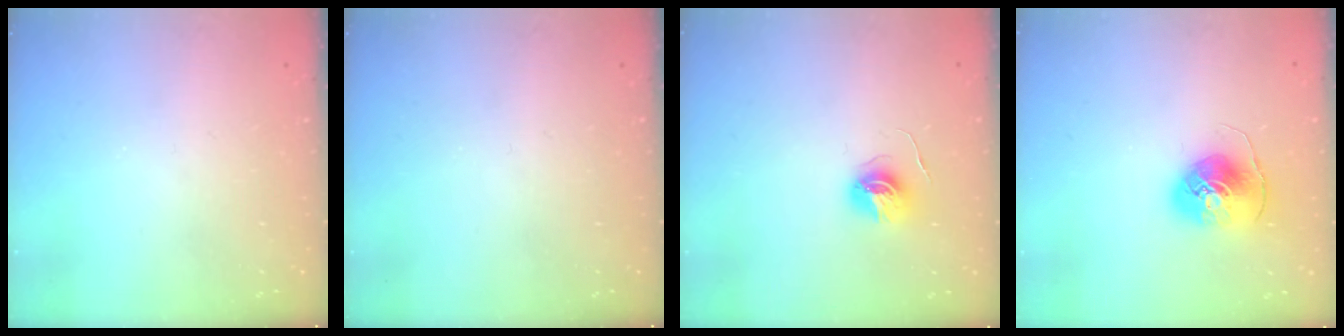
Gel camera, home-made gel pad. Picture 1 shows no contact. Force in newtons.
{"total": 0.0}
{"total": 5.9, "press": 5.9, "slide": 0.4}
{"total": 8.8, "press": 8.7, "slide": 0.8}